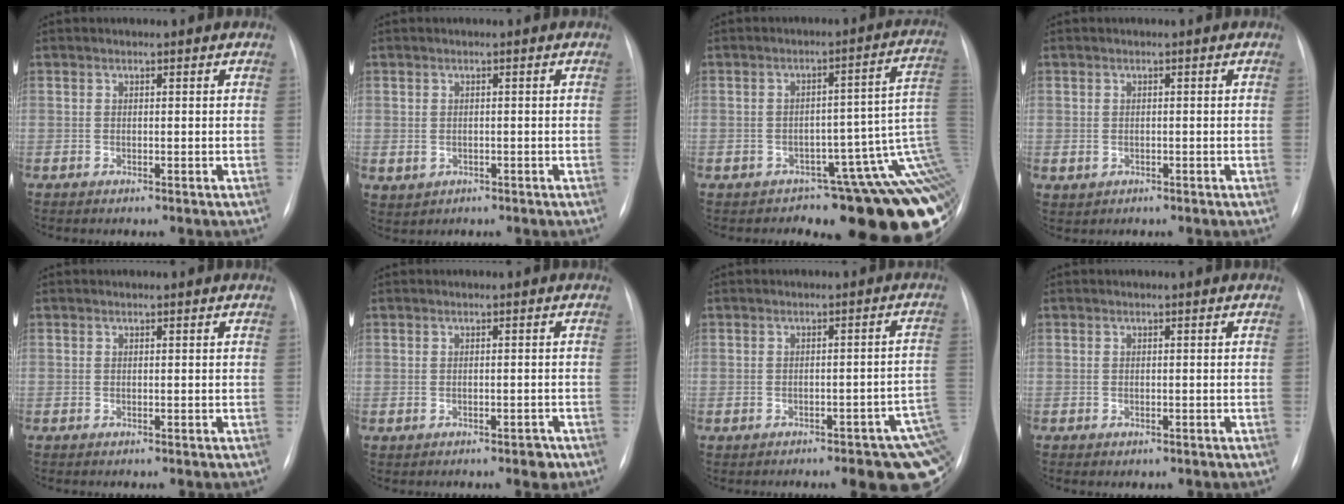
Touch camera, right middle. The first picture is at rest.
{"total": 2.1, "force": [-0.4, 1.9, 0.7], "torque": [-0.011, 0.002, 0.006]}
{"total": 15.9, "force": [-7.8, 5.1, 12.9], "torque": [-0.028, 0.073, -0.080]}
{"total": 1.3, "force": [-0.2, 1.2, 0.5], "torque": [-0.008, 0.002, 0.003]}
{"total": 0.0}
{"total": 1.6, "force": [-0.9, 0.7, 1.1], "torque": [-0.014, 0.010, -0.006]}
{"total": 11.2, "force": [-4.7, 3.0, 9.7], "torque": [-0.081, 0.022, -0.048]}
{"total": 0.7, "force": [-0.3, 0.5, 0.3], "torque": [-0.006, 0.000, -0.003]}